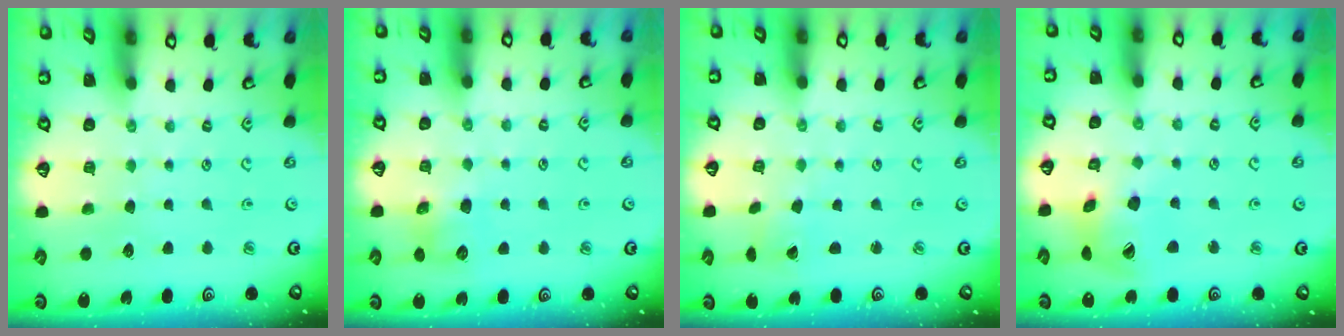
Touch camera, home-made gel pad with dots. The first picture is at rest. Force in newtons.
{"total": 6.5, "press": 6.5, "slide": 0.5}
{"total": 1.9, "press": 1.9, "slide": 0.0}
{"total": 12.4, "press": 12.3, "slide": 1.6}